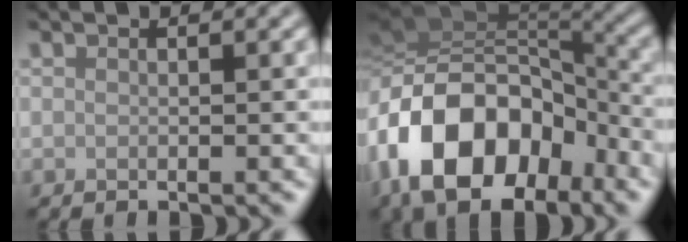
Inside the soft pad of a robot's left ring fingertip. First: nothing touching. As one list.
[{"total": 15.5, "force": [-6.3, 9.8, 10.2], "torque": [-0.192, -0.002, -0.113]}]